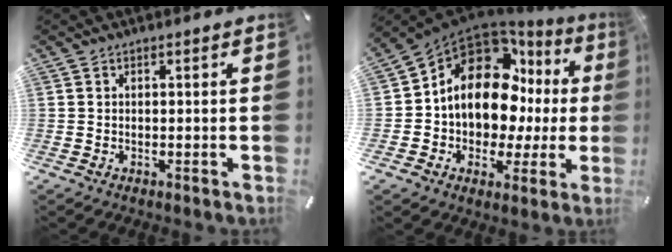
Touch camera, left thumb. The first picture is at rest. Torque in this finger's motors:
{"motor_torque": [2.39, 2.62, 2.78, 0.01, 0.26]}